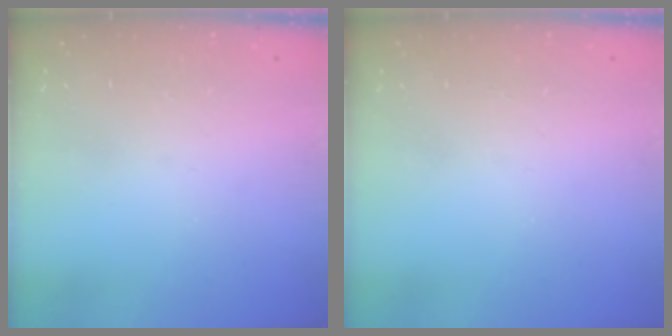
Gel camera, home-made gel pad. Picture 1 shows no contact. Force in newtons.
{"total": 0.0}